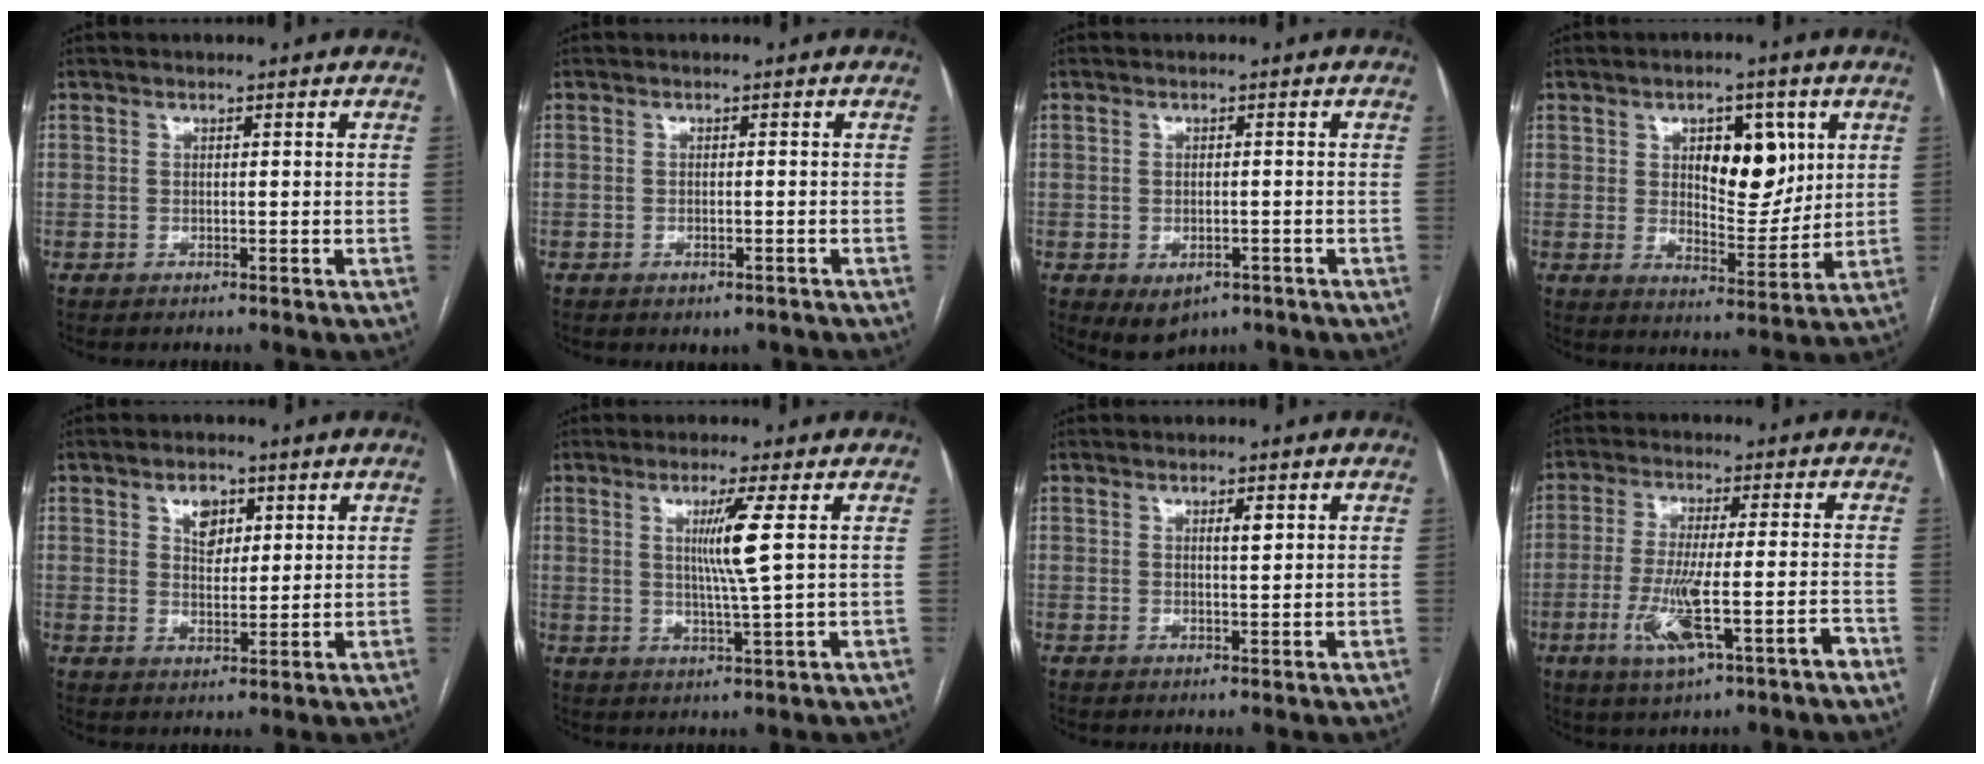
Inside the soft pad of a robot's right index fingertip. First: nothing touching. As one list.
[{"total": 1.8, "force": [-1.2, 1.1, 0.8], "torque": [-0.006, 0.001, -0.009]}, {"total": 4.0, "force": [-1.9, 2.8, 2.2], "torque": [-0.033, -0.005, -0.013]}, {"total": 9.8, "force": [3.4, 4.6, 8.0], "torque": [-0.111, 0.003, 0.057]}, {"total": 4.9, "force": [2.3, 3.0, 3.1], "torque": [-0.052, 0.004, 0.042]}, {"total": 5.9, "force": [1.7, -1.3, 5.5], "torque": [-0.103, -0.011, 0.032]}, {"total": 1.7, "force": [0.9, 0.4, 1.4], "torque": [-0.023, -0.003, 0.013]}, {"total": 10.1, "force": [-4.5, 1.0, 8.9], "torque": [-0.168, -0.008, -0.073]}]